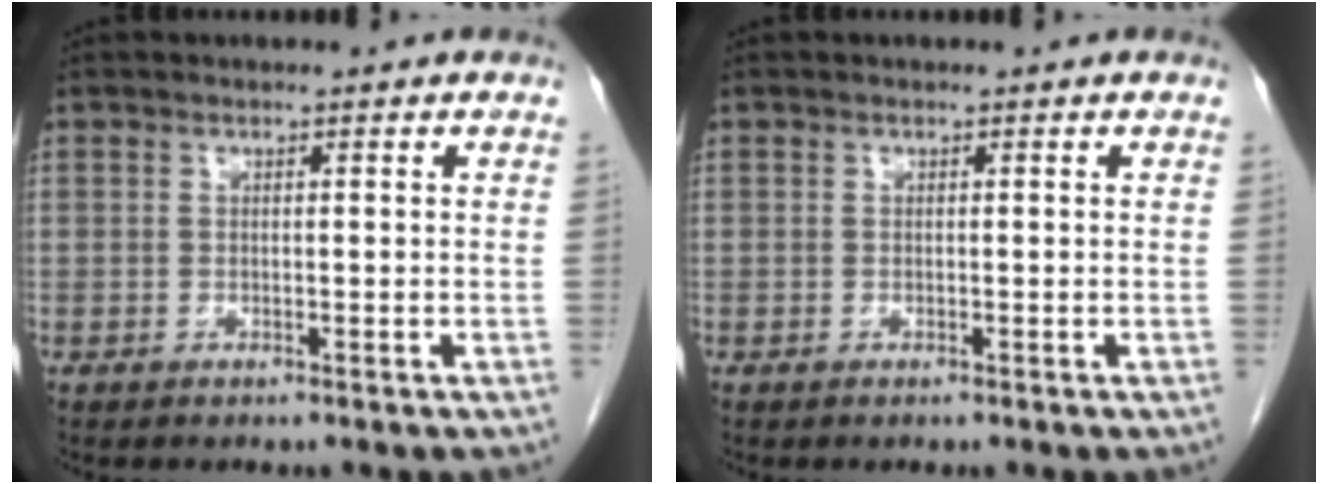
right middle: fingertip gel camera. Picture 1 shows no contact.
{"total": 0.0}